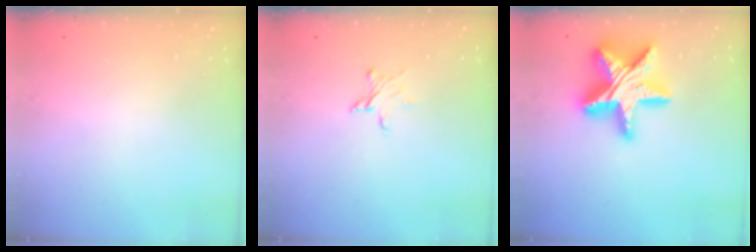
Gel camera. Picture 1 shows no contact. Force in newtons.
{"total": 4.5, "press": 4.5, "slide": 0.3}
{"total": 24.1, "press": 24.0, "slide": 2.3}